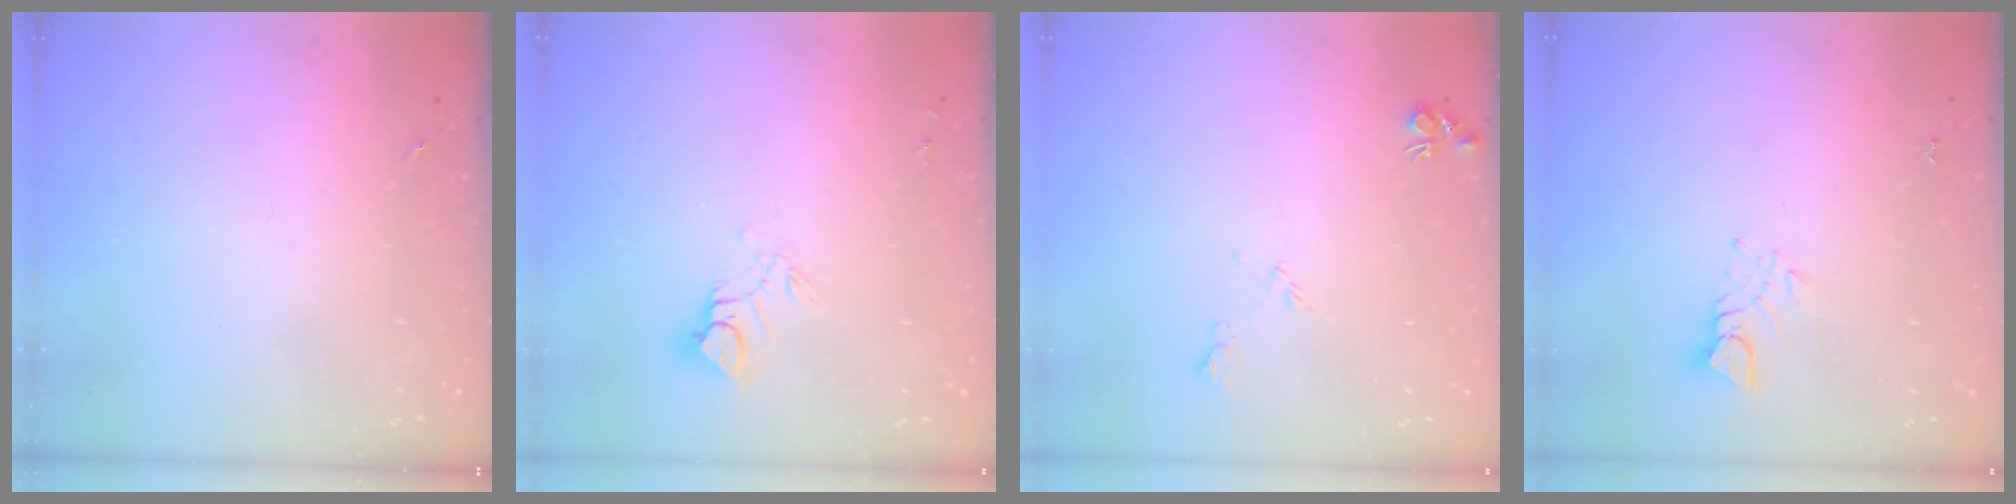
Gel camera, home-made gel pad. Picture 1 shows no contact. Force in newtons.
{"total": 7.4, "press": 7.4, "slide": 0.8}
{"total": 5.8, "press": 5.8, "slide": 0.8}
{"total": 3.5, "press": 3.5, "slide": 0.3}